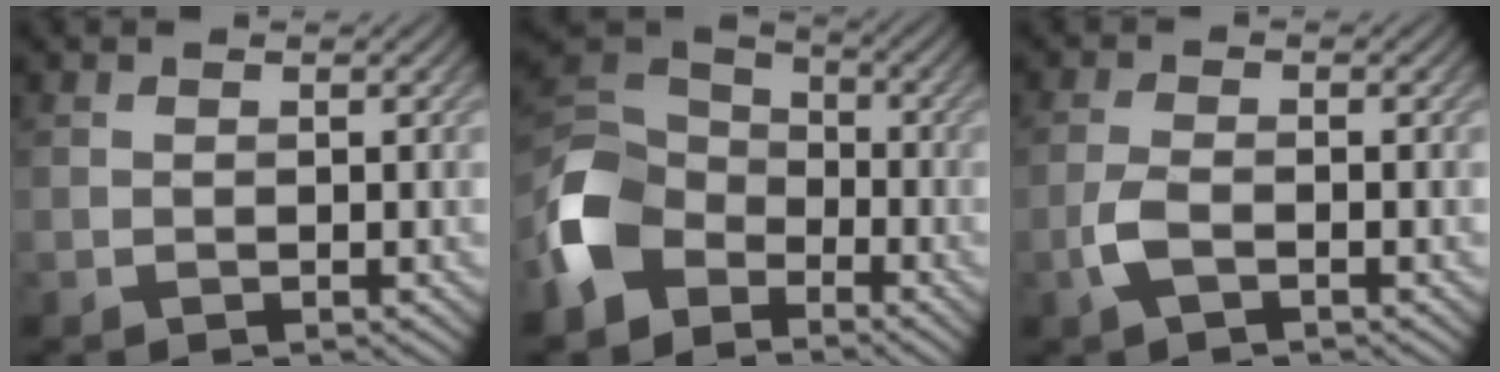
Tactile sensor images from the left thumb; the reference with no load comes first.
{"total": 10.1, "force": [-5.0, 7.0, 5.3], "torque": [-0.141, -0.010, -0.127]}
{"total": 2.8, "force": [-1.3, 1.0, 2.3], "torque": [-0.062, 0.002, -0.035]}